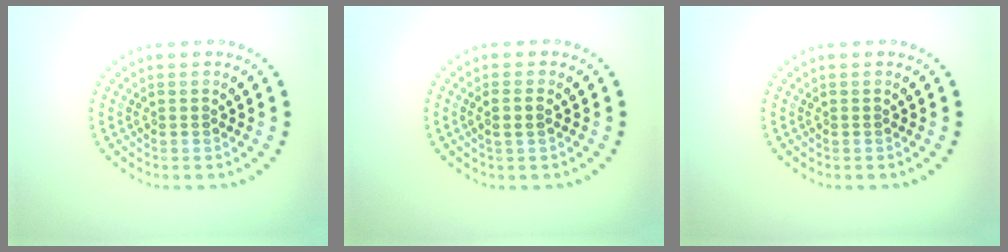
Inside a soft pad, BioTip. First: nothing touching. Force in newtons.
{"total": 1.4, "press": 1.2, "slide": 0.6}
{"total": 0.0}